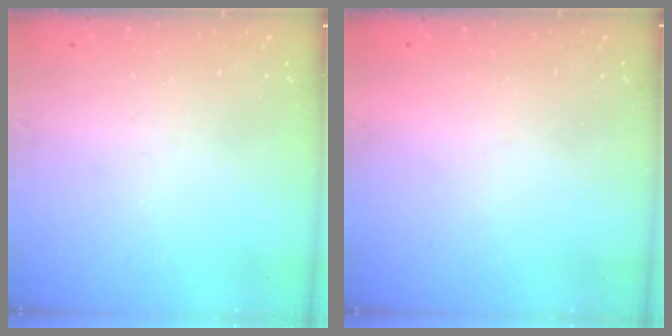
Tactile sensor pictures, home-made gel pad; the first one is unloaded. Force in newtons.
{"total": 1.5, "press": 1.5, "slide": 0.1}